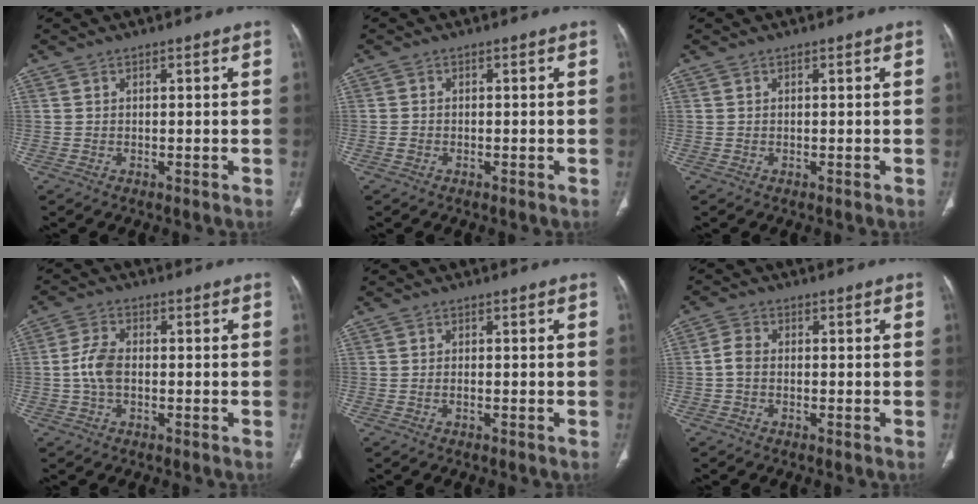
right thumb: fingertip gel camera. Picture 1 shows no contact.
{"total": 0.8, "force": [-0.5, 0.5, 0.3], "torque": [-0.009, 0.001, -0.011]}
{"total": 0.0}
{"total": 5.3, "force": [-0.6, 3.1, 4.2], "torque": [-0.094, 0.013, -0.017]}
{"total": 0.6, "force": [-0.3, 0.2, 0.5], "torque": [-0.012, 0.002, -0.004]}
{"total": 2.6, "force": [-0.6, 1.8, 1.8], "torque": [-0.037, 0.008, -0.019]}